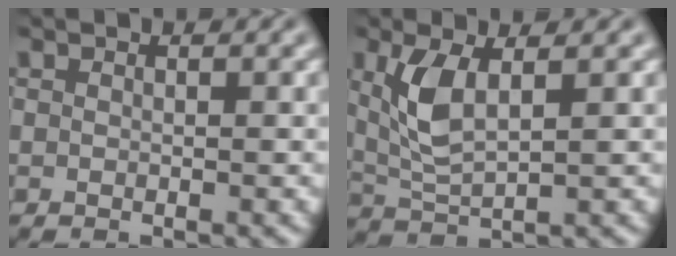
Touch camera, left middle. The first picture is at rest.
{"total": 4.3, "force": [1.3, 1.7, 3.7], "torque": [-0.089, -0.002, 0.031]}